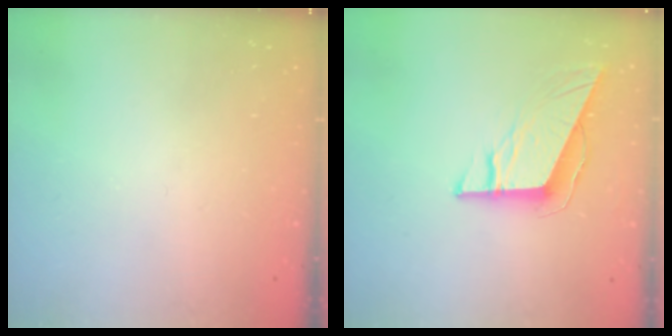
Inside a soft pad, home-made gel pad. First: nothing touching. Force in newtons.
{"total": 9.3, "press": 9.2, "slide": 1.3}